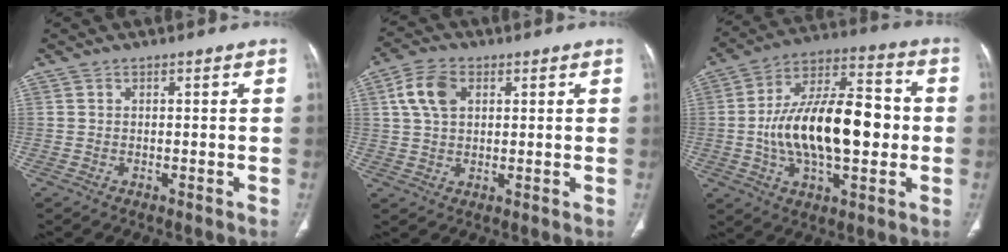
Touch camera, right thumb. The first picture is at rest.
{"total": 7.0, "force": [2.4, 4.5, 4.8], "torque": [-0.089, 0.006, 0.044]}
{"total": 21.9, "force": [-1.1, 10.5, 19.1], "torque": [-0.314, 0.031, -0.017]}